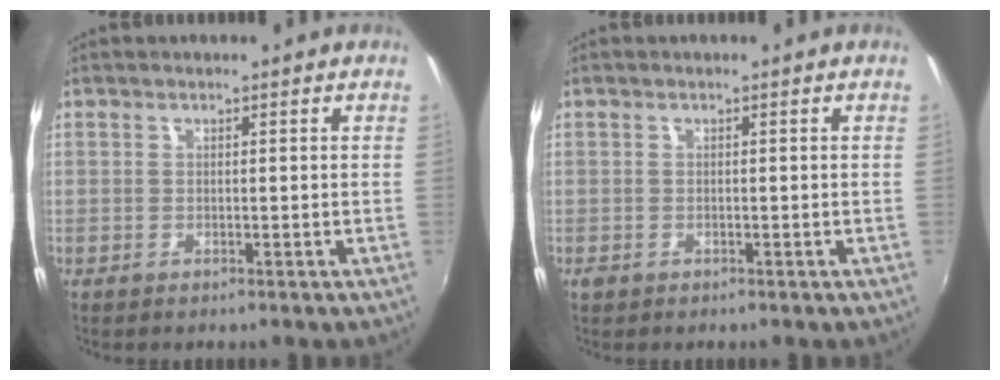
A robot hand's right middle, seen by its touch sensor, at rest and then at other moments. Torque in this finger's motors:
{"motor_torque": [0.23, -0.28, 0.03, 0.01]}